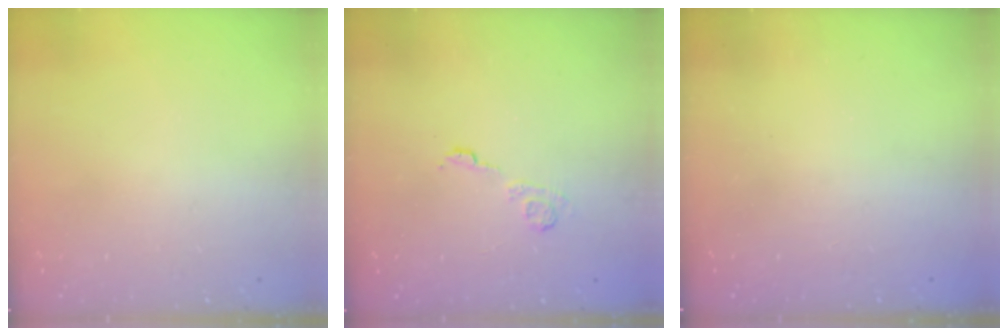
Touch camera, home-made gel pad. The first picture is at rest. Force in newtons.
{"total": 4.0, "press": 3.8, "slide": 1.2}
{"total": 2.3, "press": 2.1, "slide": 0.8}